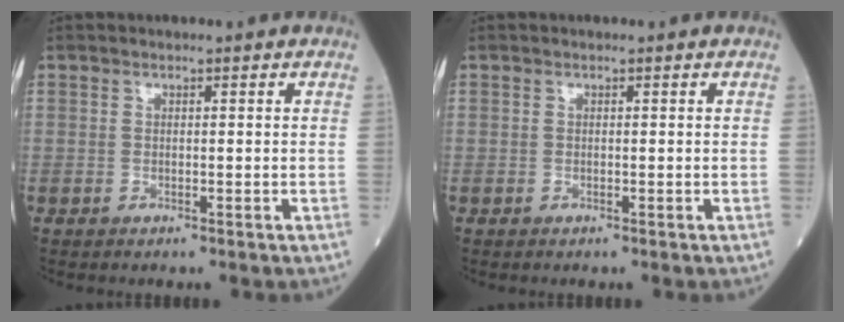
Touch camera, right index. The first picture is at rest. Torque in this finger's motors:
{"motor_torque": [0.00, 0.00, -0.01, -0.01]}